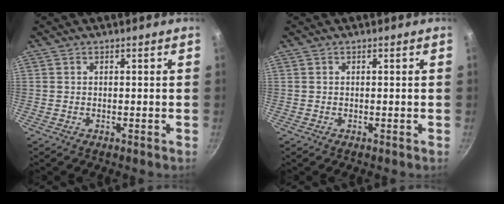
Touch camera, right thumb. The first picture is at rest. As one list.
[{"total": 0.0}]